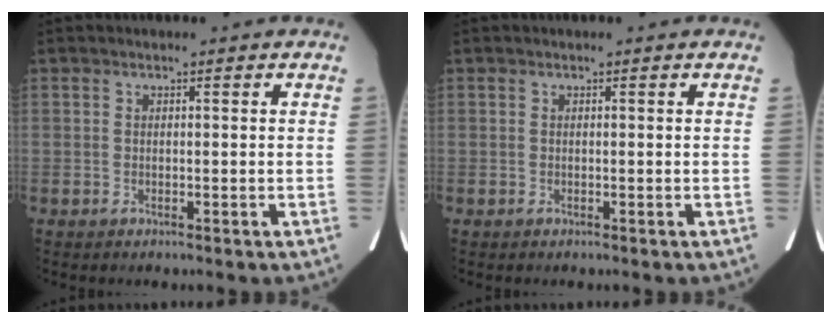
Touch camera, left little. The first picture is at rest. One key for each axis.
{"total": 0.0}